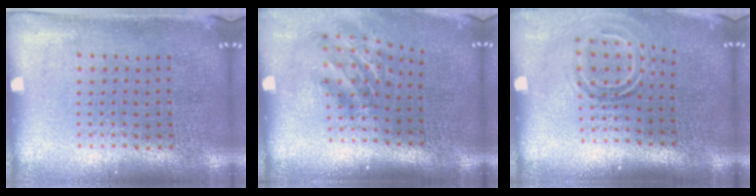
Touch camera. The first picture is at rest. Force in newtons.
{"total": 1.9, "press": 1.2, "slide": 1.5}
{"total": 1.8, "press": 1.1, "slide": 1.4}